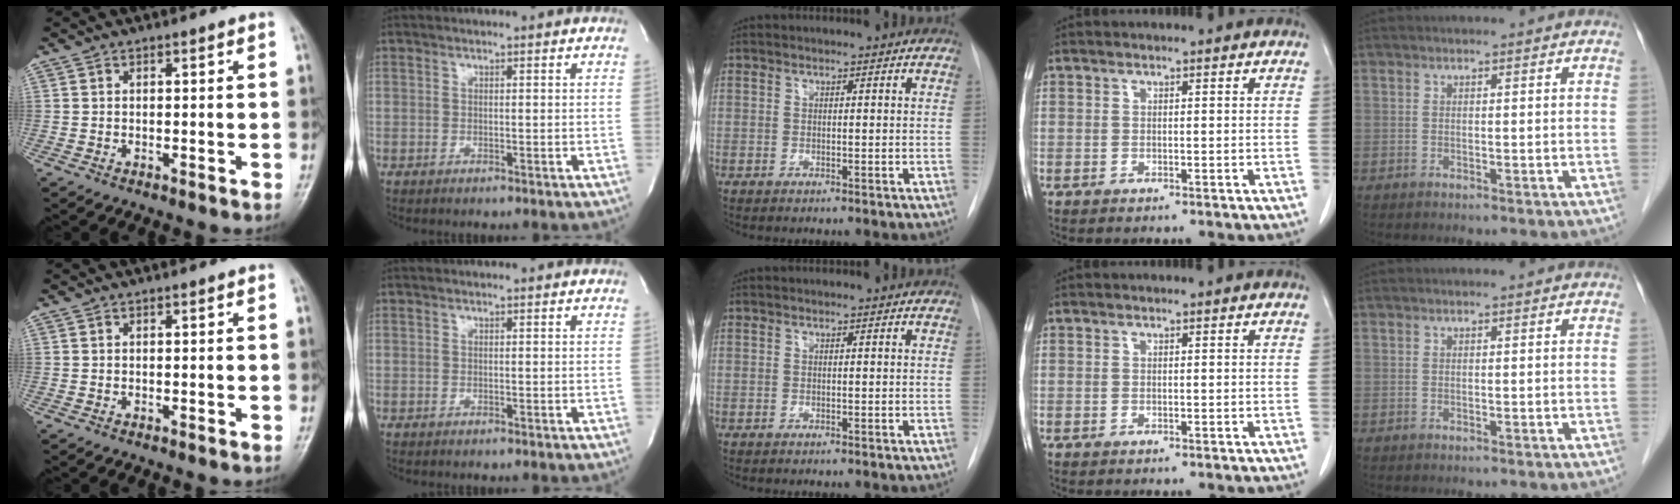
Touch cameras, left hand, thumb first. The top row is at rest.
{}